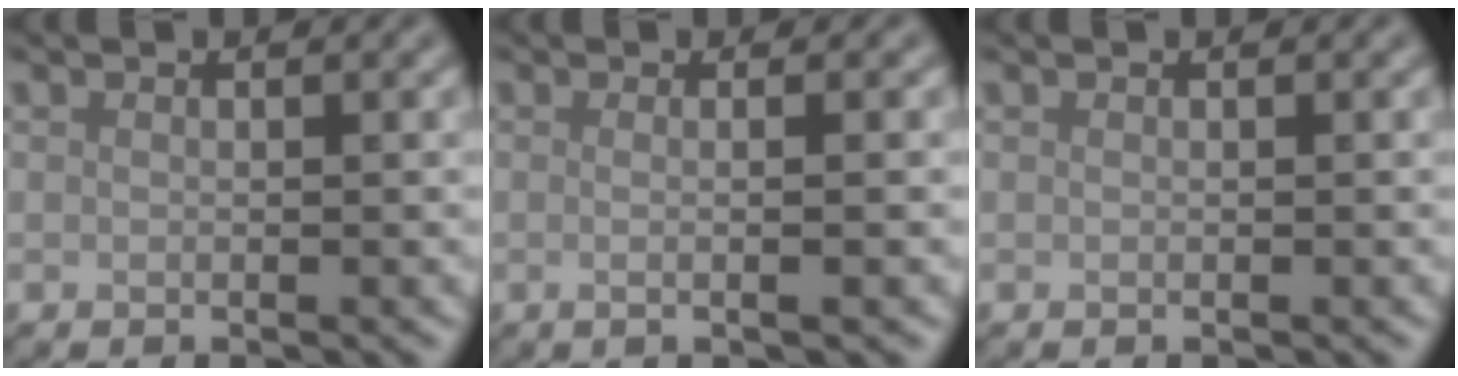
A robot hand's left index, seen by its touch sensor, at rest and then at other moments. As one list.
[{"total": 3.6, "force": [0.3, 1.4, 3.3], "torque": [-0.025, 0.005, -0.027]}, {"total": 0.0}]